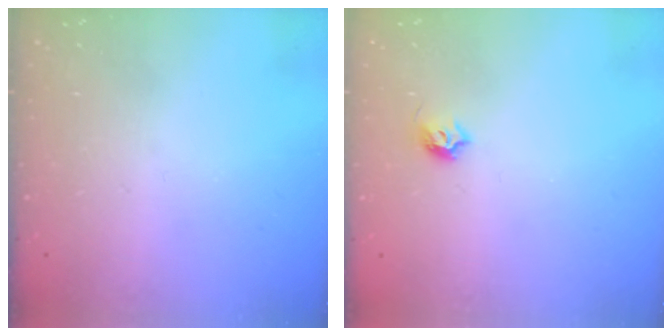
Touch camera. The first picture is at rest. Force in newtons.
{"total": 5.0, "press": 4.9, "slide": 0.7}